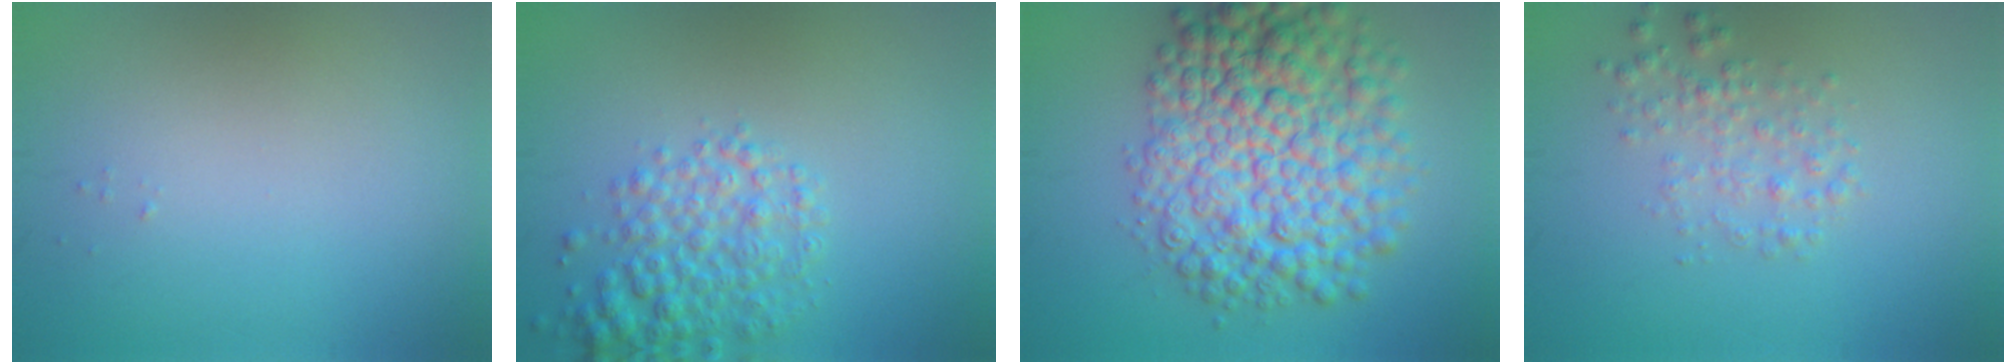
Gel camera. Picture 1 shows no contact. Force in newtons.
{"total": 4.0, "press": 4.0, "slide": 0.2}
{"total": 11.0, "press": 11.0, "slide": 0.2}
{"total": 2.3, "press": 2.3, "slide": 0.0}